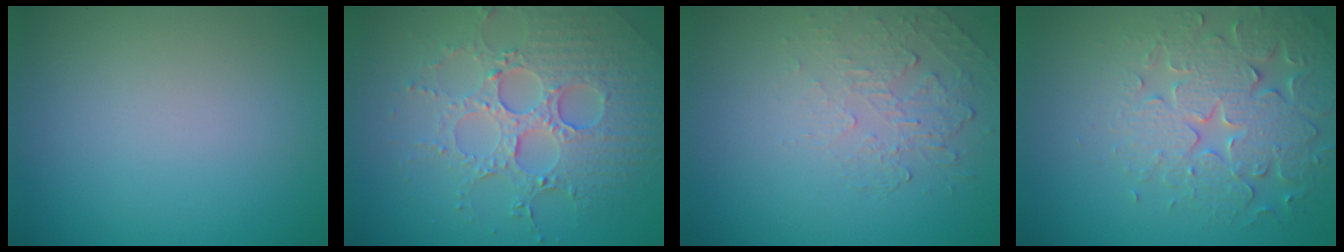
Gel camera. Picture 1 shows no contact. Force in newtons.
{"total": 6.0, "press": 5.0, "slide": 3.4}
{"total": 2.1, "press": 0.9, "slide": 1.9}
{"total": 4.6, "press": 4.6, "slide": 0.7}